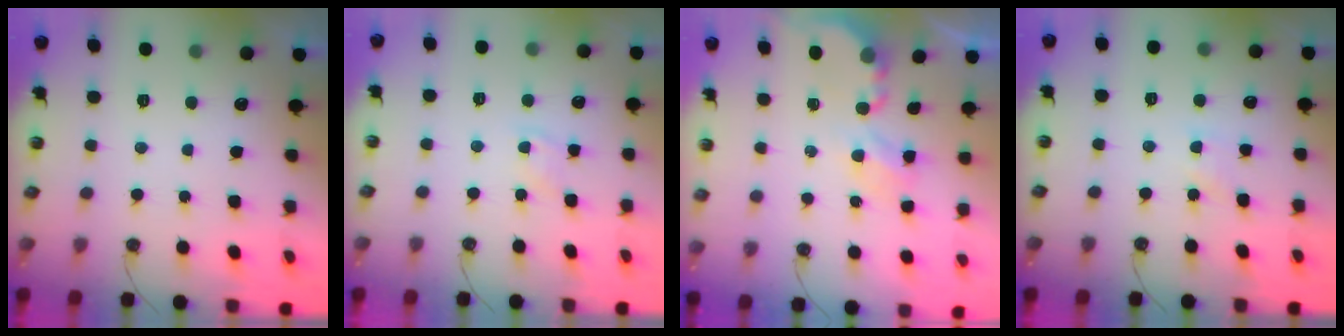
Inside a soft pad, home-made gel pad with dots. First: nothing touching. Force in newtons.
{"total": 6.0, "press": 6.0, "slide": 0.7}
{"total": 3.9, "press": 3.9, "slide": 0.1}
{"total": 4.0, "press": 4.0, "slide": 0.4}